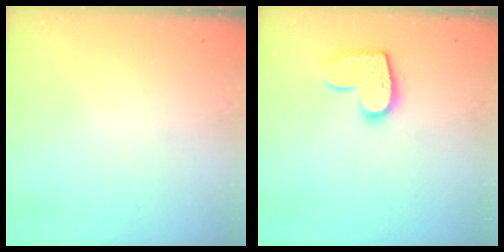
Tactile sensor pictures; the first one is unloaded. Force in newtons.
{"total": 13.5, "press": 13.5, "slide": 0.8}